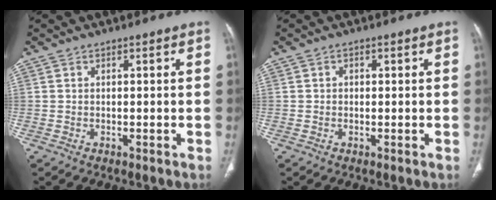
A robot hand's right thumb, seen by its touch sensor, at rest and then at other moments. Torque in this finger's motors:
{"motor_torque": [-0.20, -0.35, -0.56, 0.15, 0.07]}